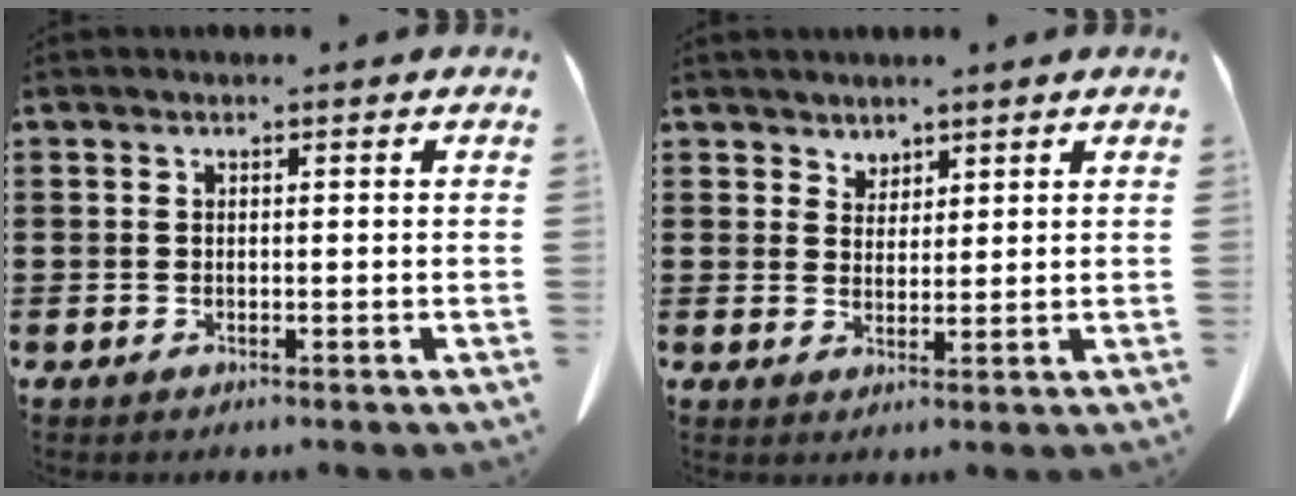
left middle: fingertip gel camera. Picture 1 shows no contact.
{"total": 2.4, "force": [2.2, 1.0, 0.1], "torque": [-0.008, 0.001, 0.044]}